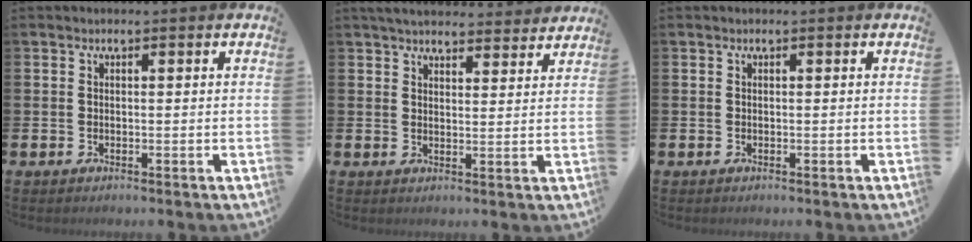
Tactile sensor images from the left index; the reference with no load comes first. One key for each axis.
{"total": 4.7, "fx": 4.5, "fy": 0.8, "fz": 0.8, "tx": -0.021, "ty": -0.023, "tz": 0.081}
{"total": 0.0}